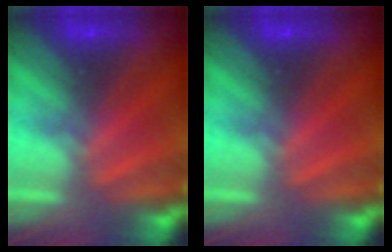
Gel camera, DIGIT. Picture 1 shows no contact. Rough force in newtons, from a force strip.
{"total": 0.0}